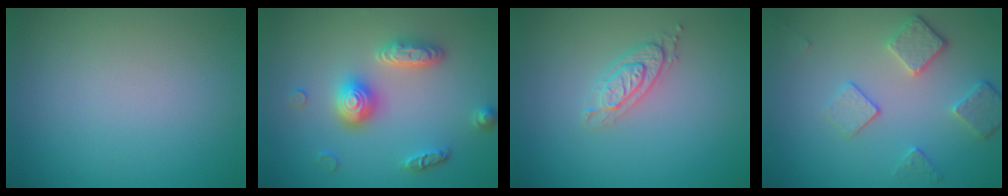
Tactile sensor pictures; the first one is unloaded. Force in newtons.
{"total": 3.9, "press": 3.5, "slide": 1.8}
{"total": 2.1, "press": 2.1, "slide": 0.4}
{"total": 3.7, "press": 2.9, "slide": 2.3}